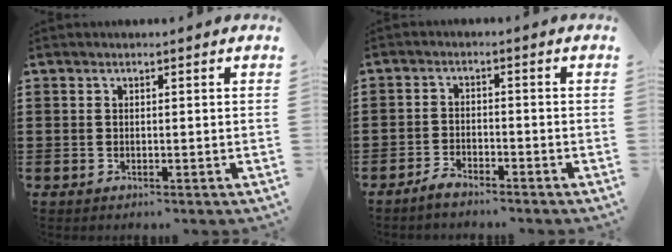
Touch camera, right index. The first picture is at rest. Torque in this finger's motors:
{"motor_torque": [0.15, -0.44, -0.02, -0.01]}